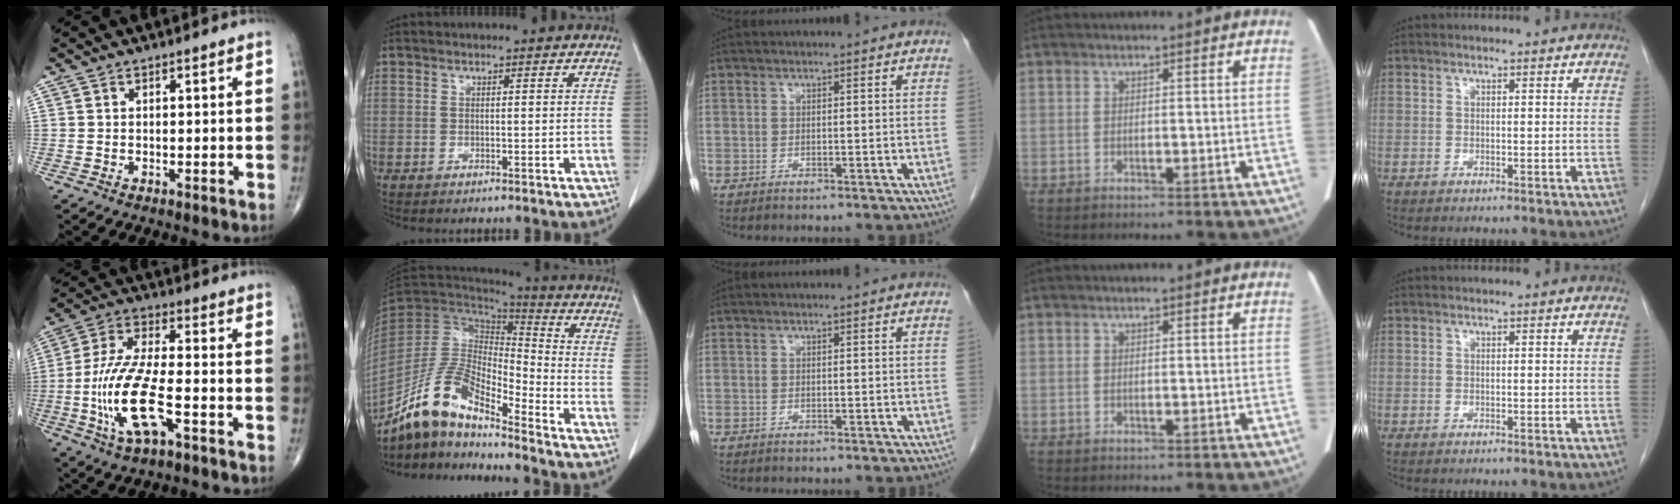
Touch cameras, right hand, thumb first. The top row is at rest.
{"thumb": {"total": 15.2, "force": [-4.8, 5.3, 13.4], "torque": [-0.285, 0.023, -0.087]}, "index": {"total": 14.0, "force": [-11.6, 3.2, 7.1], "torque": [-0.140, 0.015, -0.219]}}